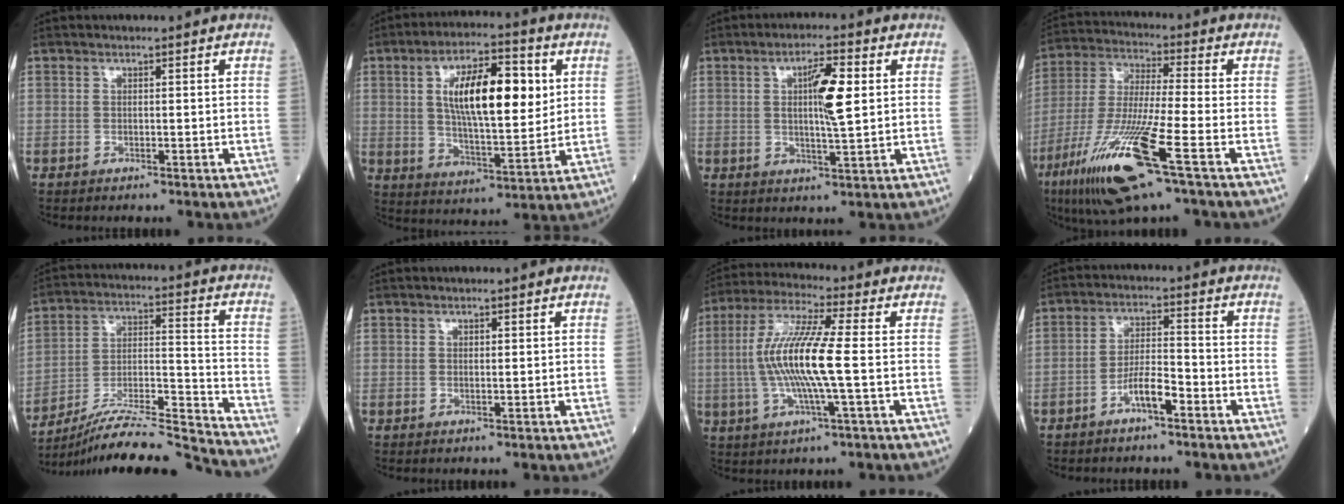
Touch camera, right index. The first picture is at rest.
{"total": 14.7, "force": [3.6, 4.5, 13.5], "torque": [-0.233, 0.011, 0.058]}
{"total": 6.9, "force": [1.4, 0.7, 6.8], "torque": [-0.117, 0.004, 0.023]}
{"total": 16.9, "force": [-8.1, 0.6, 14.8], "torque": [-0.323, -0.041, -0.156]}
{"total": 18.7, "force": [-17.6, -1.3, 6.2], "torque": [-0.120, 0.001, -0.295]}
{"total": 0.7, "force": [0.3, 0.3, 0.6], "torque": [-0.011, -0.001, 0.005]}
{"total": 12.1, "force": [-0.7, 0.6, 12.1], "torque": [-0.250, 0.006, -0.022]}
{"total": 5.3, "force": [-3.0, 1.0, 4.2], "torque": [-0.083, 0.009, -0.057]}